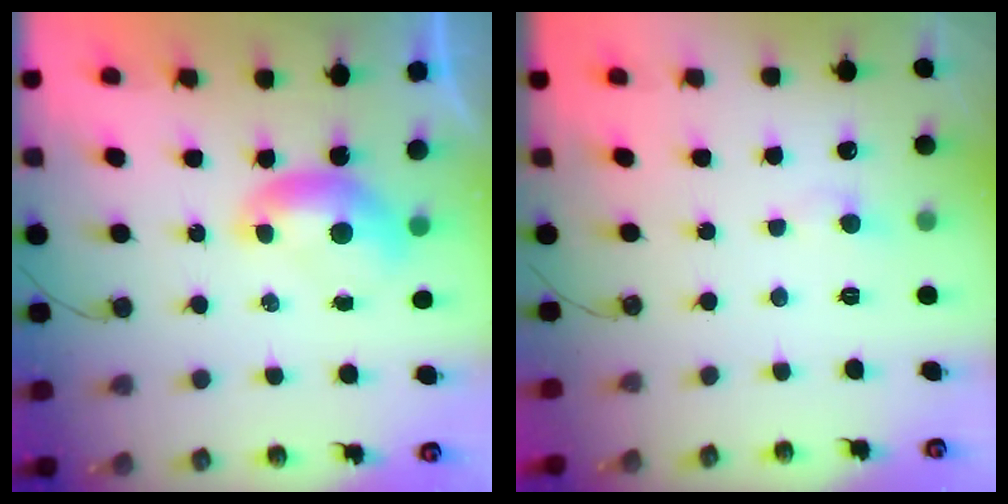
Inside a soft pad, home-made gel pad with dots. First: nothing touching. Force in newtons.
{"total": 1.3, "press": 1.1, "slide": 0.6}